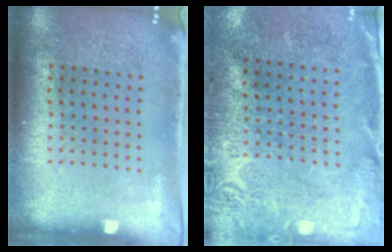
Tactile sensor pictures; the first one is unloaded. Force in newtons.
{"total": 2.7, "press": 2.7, "slide": 0.7}